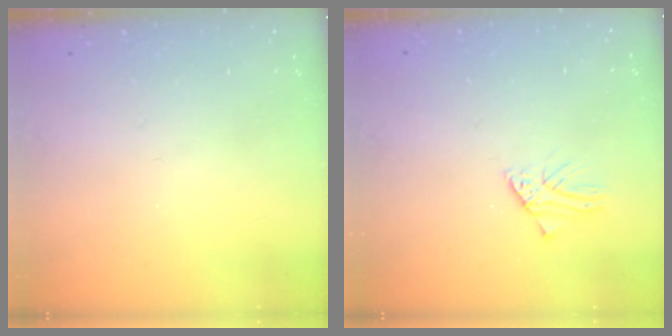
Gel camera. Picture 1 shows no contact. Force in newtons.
{"total": 1.3, "press": 1.3, "slide": 0.0}